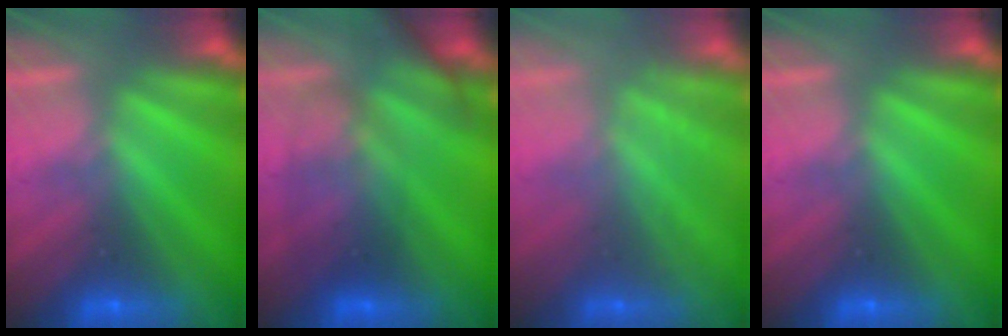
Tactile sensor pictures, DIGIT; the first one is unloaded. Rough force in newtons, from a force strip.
{"total": 2.9}
{"total": 1.8}
{"total": 0.0}